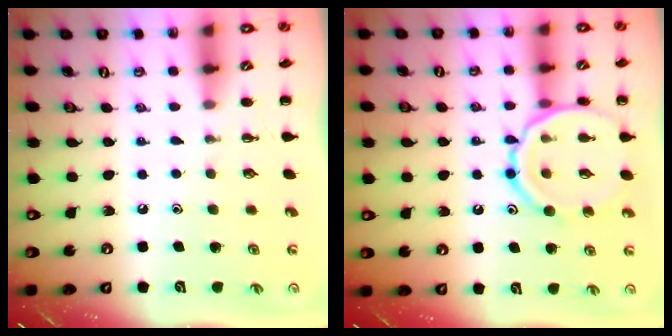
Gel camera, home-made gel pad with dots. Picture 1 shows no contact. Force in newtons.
{"total": 14.2, "press": 14.1, "slide": 0.8}